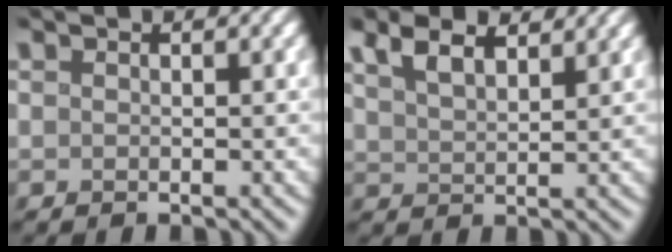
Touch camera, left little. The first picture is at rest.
{"total": 3.8, "force": [2.8, 1.2, 2.2], "torque": [-0.047, 0.008, 0.053]}